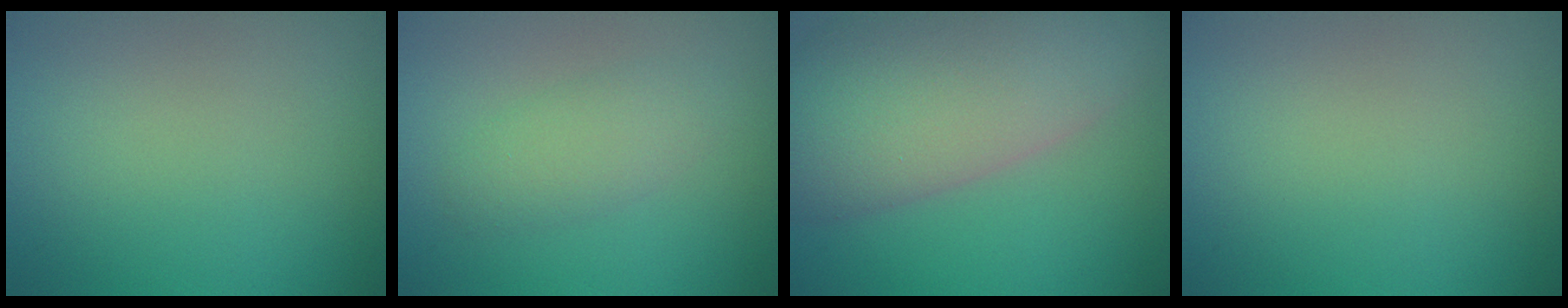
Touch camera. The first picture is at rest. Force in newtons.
{"total": 2.4, "press": 2.4, "slide": 0.1}
{"total": 12.6, "press": 12.5, "slide": 1.4}
{"total": 0.0}